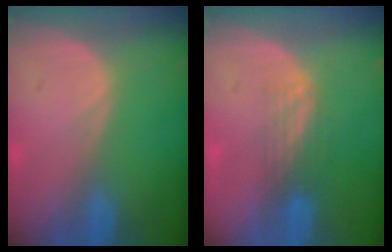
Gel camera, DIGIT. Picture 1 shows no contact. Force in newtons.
{"total": 3.4, "press": 2.8, "slide": 1.9}